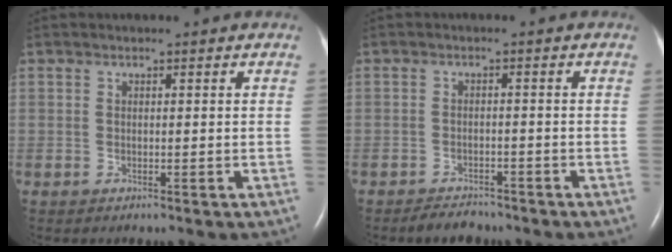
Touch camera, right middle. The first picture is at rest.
{"total": 3.2, "force": [-2.9, 1.2, 0.7], "torque": [-0.021, -0.003, -0.044]}